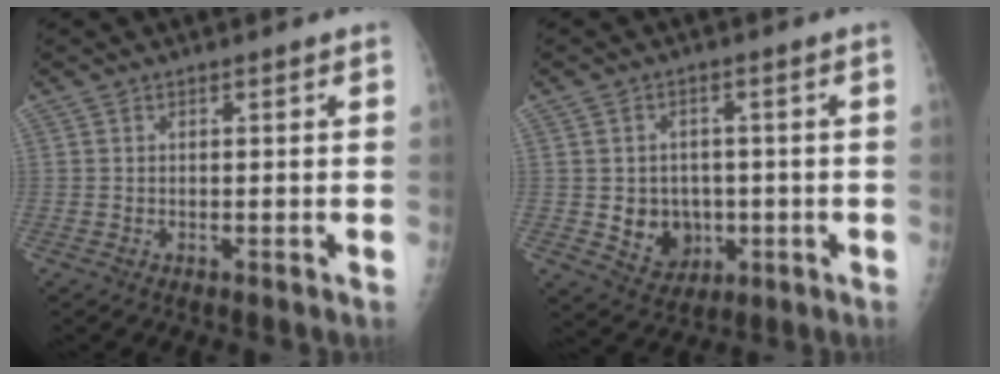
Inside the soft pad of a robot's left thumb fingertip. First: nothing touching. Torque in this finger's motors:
{"motor_torque": [-0.34, 0.36, 0.30, 0.26, 0.00]}